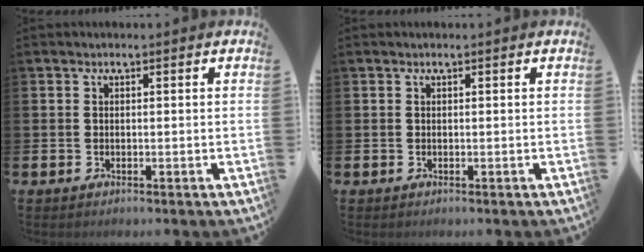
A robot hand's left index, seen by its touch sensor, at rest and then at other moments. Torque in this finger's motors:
{"motor_torque": [-0.06, 0.03, 0.00, 0.00]}